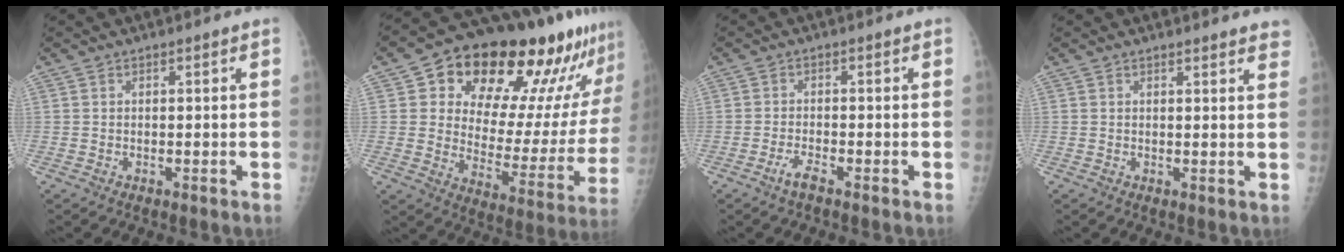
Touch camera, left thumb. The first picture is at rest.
{"total": 27.7, "force": [17.7, 12.0, 17.6], "torque": [-0.217, -0.048, 0.254]}
{"total": 2.2, "force": [-1.6, 0.3, 1.5], "torque": [-0.043, 0.005, -0.034]}
{"total": 4.6, "force": [4.4, 0.8, 1.2], "torque": [0.002, -0.019, 0.033]}